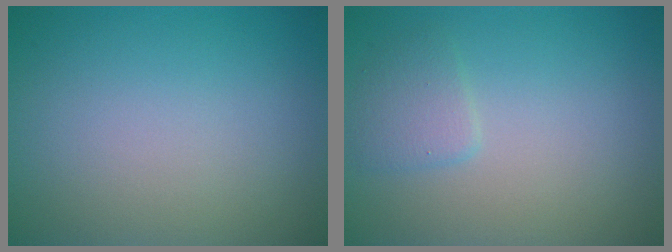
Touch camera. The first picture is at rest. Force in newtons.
{"total": 1.6, "press": 1.6, "slide": 0.0}